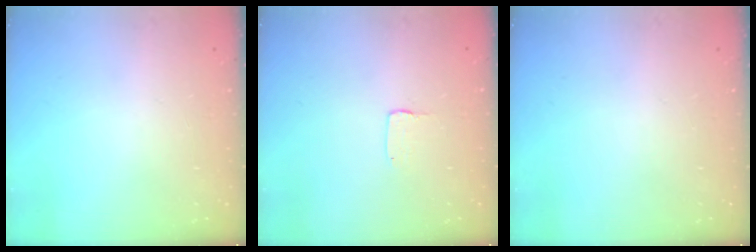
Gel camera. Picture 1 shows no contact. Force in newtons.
{"total": 1.0, "press": 1.0, "slide": 0.1}
{"total": 0.0}